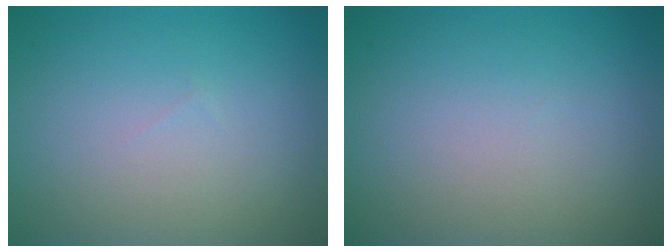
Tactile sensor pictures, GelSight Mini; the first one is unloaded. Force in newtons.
{"total": 0.0}